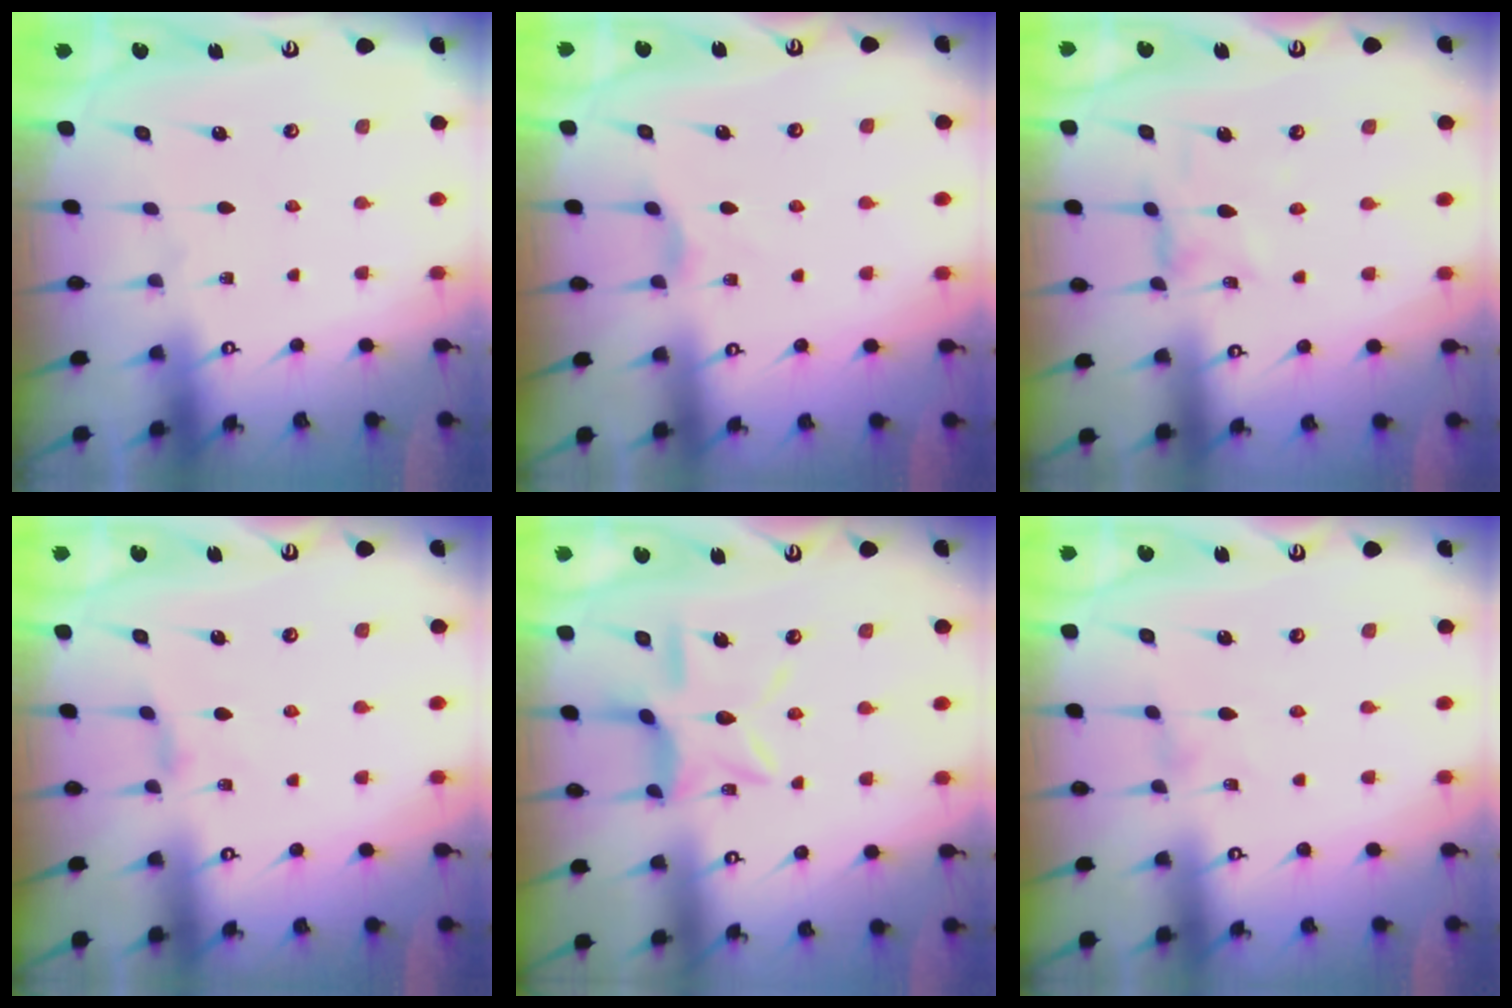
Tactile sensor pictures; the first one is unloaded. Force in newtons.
{"total": 2.7, "press": 2.7, "slide": 0.4}
{"total": 1.2, "press": 1.2, "slide": 0.2}
{"total": 2.3, "press": 2.2, "slide": 0.5}
{"total": 11.9, "press": 11.8, "slide": 1.2}
{"total": 0.0}